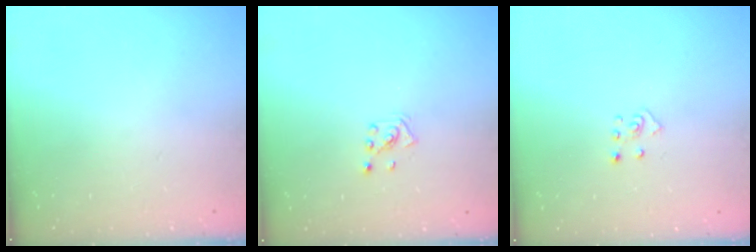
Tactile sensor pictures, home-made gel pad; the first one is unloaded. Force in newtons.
{"total": 2.1, "press": 2.0, "slide": 0.3}
{"total": 3.4, "press": 3.4, "slide": 0.3}